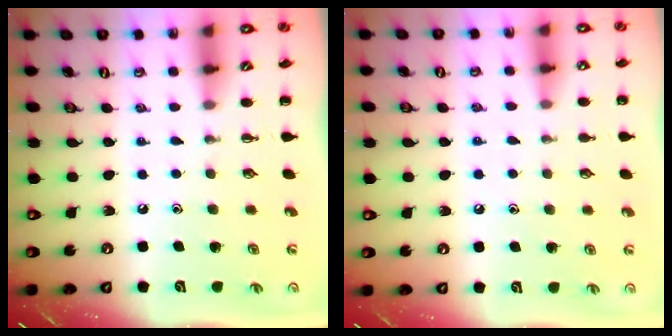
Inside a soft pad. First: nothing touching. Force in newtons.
{"total": 5.1, "press": 4.8, "slide": 1.7}